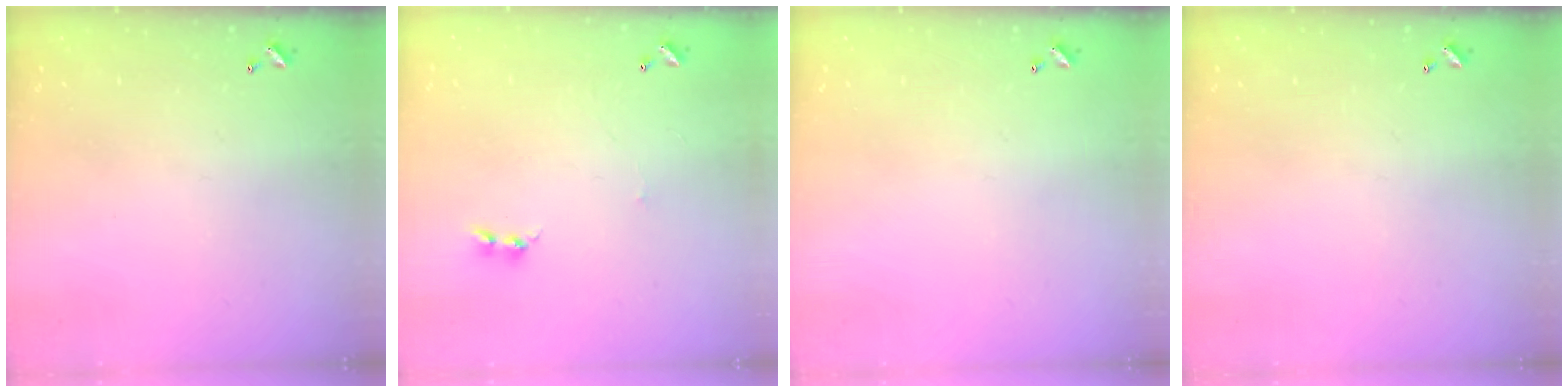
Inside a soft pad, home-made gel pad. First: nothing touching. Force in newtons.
{"total": 0.0}
{"total": 0.0}
{"total": 0.0}